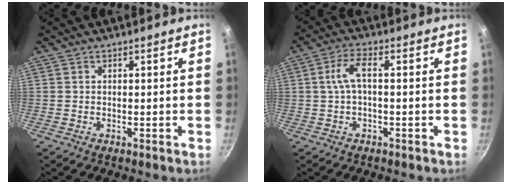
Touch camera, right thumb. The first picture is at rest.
{"total": 4.8, "force": [0.0, 1.8, 4.5], "torque": [-0.101, 0.019, -0.002]}